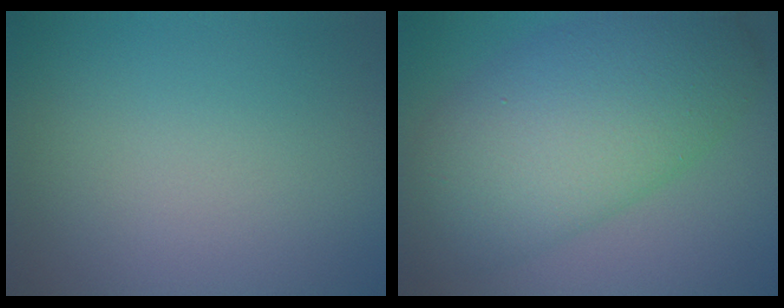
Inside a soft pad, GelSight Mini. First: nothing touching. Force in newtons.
{"total": 10.3, "press": 10.3, "slide": 0.1}